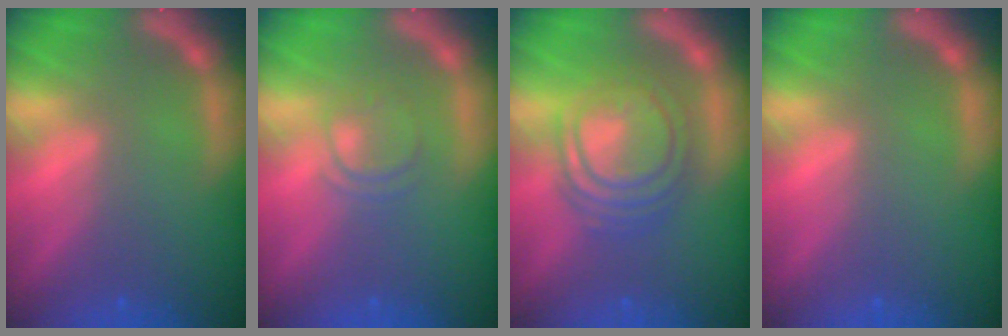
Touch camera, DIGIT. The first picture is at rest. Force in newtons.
{"total": 2.4}
{"total": 8.1}
{"total": 0.0}